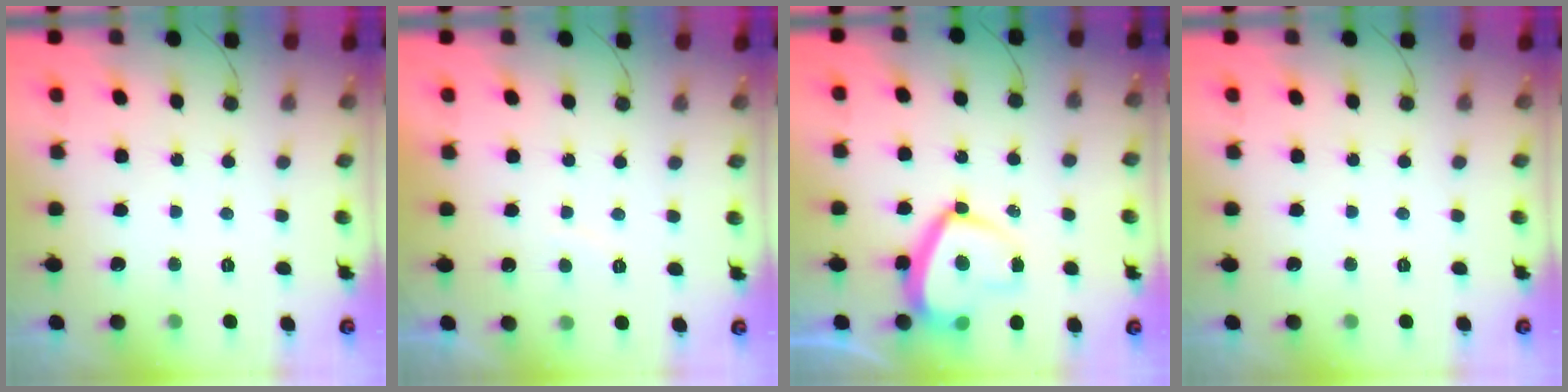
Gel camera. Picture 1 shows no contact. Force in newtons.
{"total": 1.3, "press": 1.1, "slide": 0.6}
{"total": 12.4, "press": 12.3, "slide": 1.0}
{"total": 0.0}